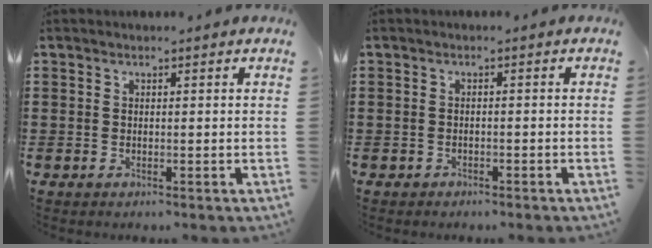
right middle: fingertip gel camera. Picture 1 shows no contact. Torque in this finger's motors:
{"motor_torque": [0.04, -0.01, 0.02, -0.01]}